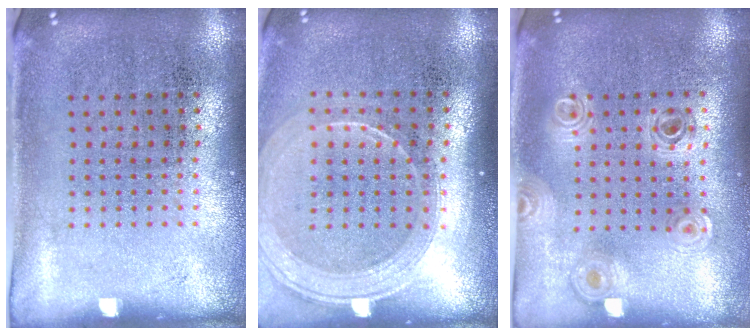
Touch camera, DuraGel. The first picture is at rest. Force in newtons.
{"total": 1.8, "press": 1.6, "slide": 0.7}
{"total": 0.8, "press": 0.8, "slide": 0.2}